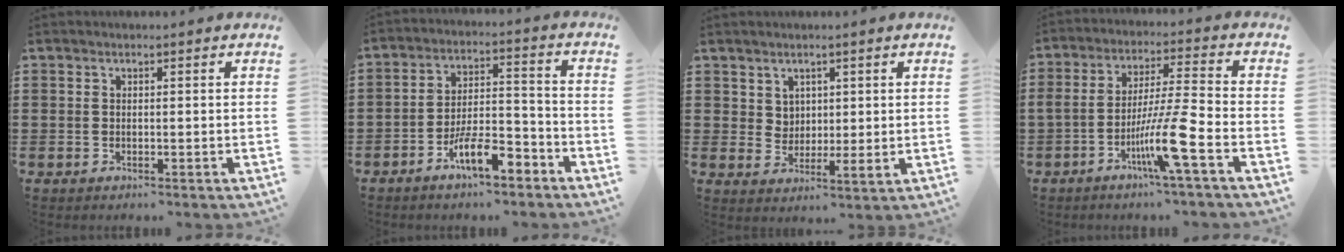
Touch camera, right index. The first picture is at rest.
{"total": 8.7, "force": [-5.7, 2.6, 6.1], "torque": [-0.113, 0.009, -0.103]}
{"total": 2.9, "force": [2.0, 1.9, 0.8], "torque": [-0.018, 0.004, 0.037]}
{"total": 10.8, "force": [-5.0, 0.2, 9.6], "torque": [-0.185, -0.007, -0.097]}